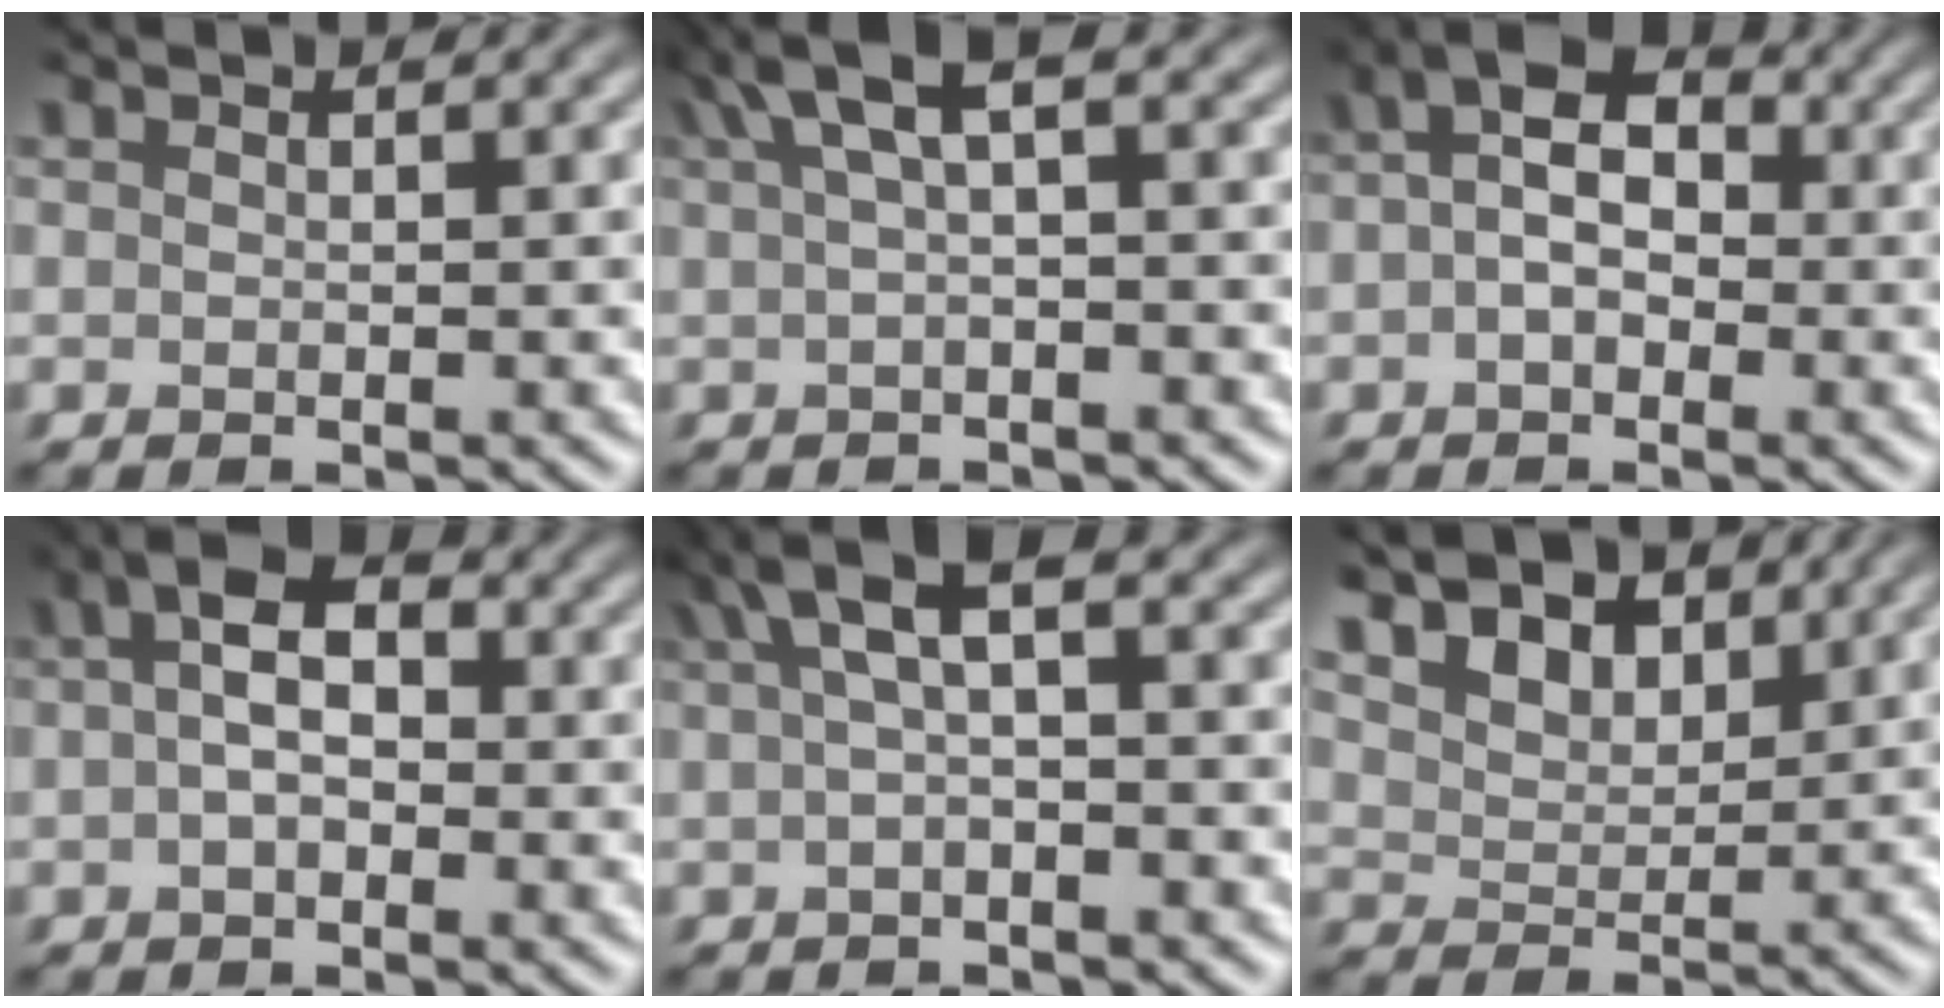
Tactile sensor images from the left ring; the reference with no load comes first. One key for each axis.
{"total": 3.5, "fx": 1.3, "fy": 0.7, "fz": 3.2, "tx": -0.050, "ty": 0.011, "tz": 0.021}
{"total": 4.5, "fx": 0.3, "fy": 3.0, "fz": 3.4, "tx": -0.050, "ty": 0.017, "tz": -0.007}
{"total": 3.9, "fx": 0.3, "fy": 2.3, "fz": 3.1, "tx": -0.057, "ty": 0.013, "tz": -0.005}
{"total": 3.7, "fx": 1.0, "fy": 0.9, "fz": 3.4, "tx": -0.051, "ty": 0.012, "tz": 0.012}
{"total": 6.9, "fx": 4.7, "fy": 4.0, "fz": 3.2, "tx": -0.081, "ty": 0.014, "tz": 0.076}